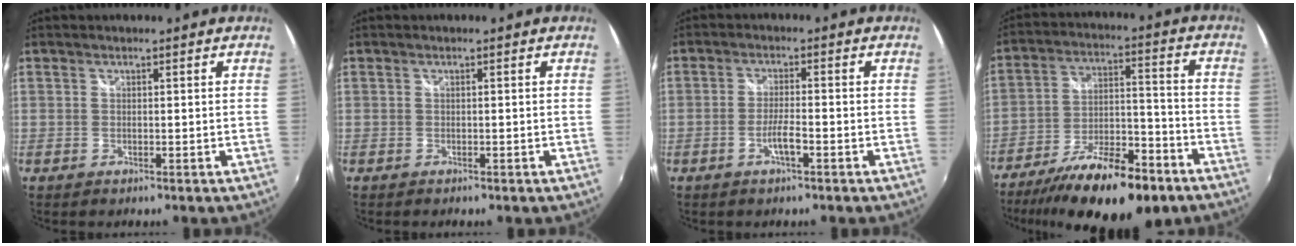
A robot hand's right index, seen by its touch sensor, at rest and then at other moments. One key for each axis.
{"total": 0.7, "fx": -0.6, "fy": 0.2, "fz": 0.2, "tx": -0.008, "ty": -0.002, "tz": -0.007}
{"total": 3.3, "fx": -1.7, "fy": 0.4, "fz": 2.8, "tx": -0.059, "ty": -0.002, "tz": -0.033}
{"total": 22.1, "fx": -15.5, "fy": 7.5, "fz": 13.7, "tx": -0.246, "ty": -0.020, "tz": -0.234}